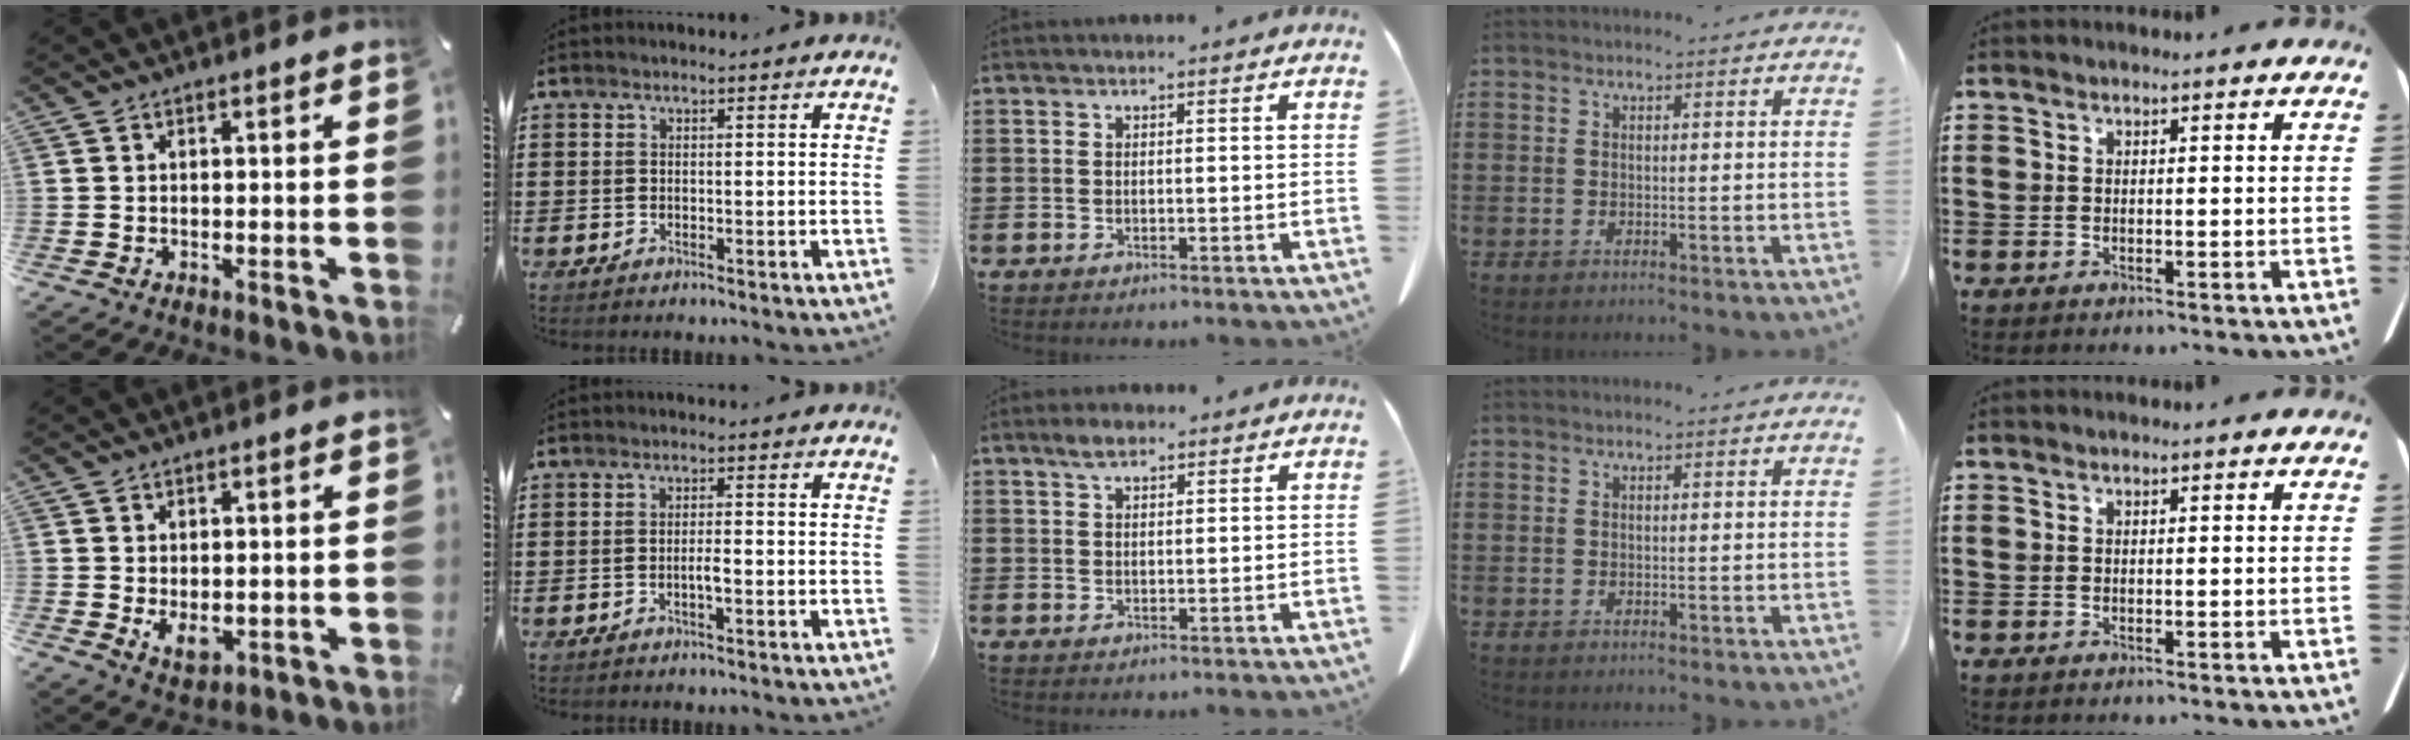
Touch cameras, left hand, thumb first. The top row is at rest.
{"thumb": {"total": 4.2, "force": [-0.2, 2.6, 3.3], "torque": [-0.063, -0.010, -0.009]}, "index": {"total": 1.9, "force": [-0.6, 0.3, 1.8], "torque": [-0.033, 0.002, -0.010]}, "middle": {"total": 2.6, "force": [1.8, 0.8, 1.7], "torque": [-0.036, 0.003, 0.034]}}